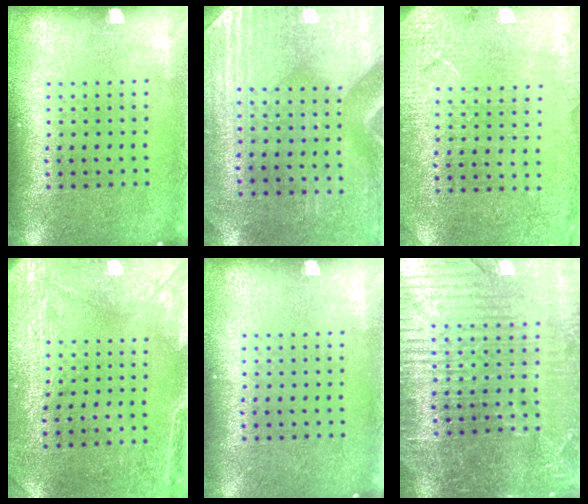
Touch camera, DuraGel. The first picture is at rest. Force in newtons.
{"total": 3.0, "press": 2.6, "slide": 1.5}
{"total": 2.7, "press": 2.6, "slide": 0.4}
{"total": 3.0, "press": 2.3, "slide": 1.8}
{"total": 0.0}
{"total": 5.3, "press": 4.8, "slide": 2.3}